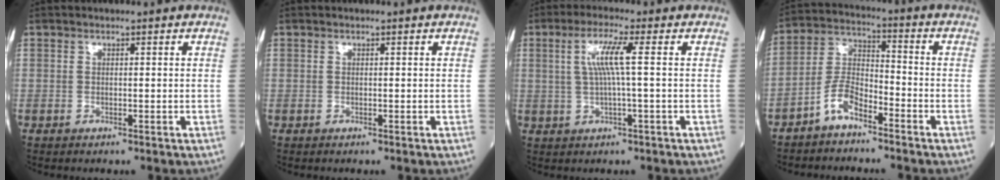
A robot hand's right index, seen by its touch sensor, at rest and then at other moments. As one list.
[{"total": 0.0}, {"total": 5.5, "force": [0.9, -0.5, 5.4], "torque": [-0.110, 0.009, 0.021]}, {"total": 6.4, "force": [-4.4, 2.5, 3.9], "torque": [-0.086, 0.009, -0.092]}]